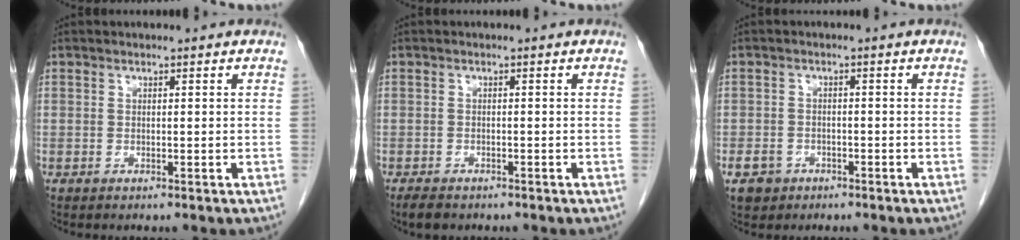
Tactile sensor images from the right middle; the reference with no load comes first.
{"total": 2.9, "force": [-2.3, 1.3, 1.2], "torque": [-0.025, -0.004, -0.032]}
{"total": 3.7, "force": [-2.1, 2.9, 0.8], "torque": [-0.016, 0.006, -0.031]}